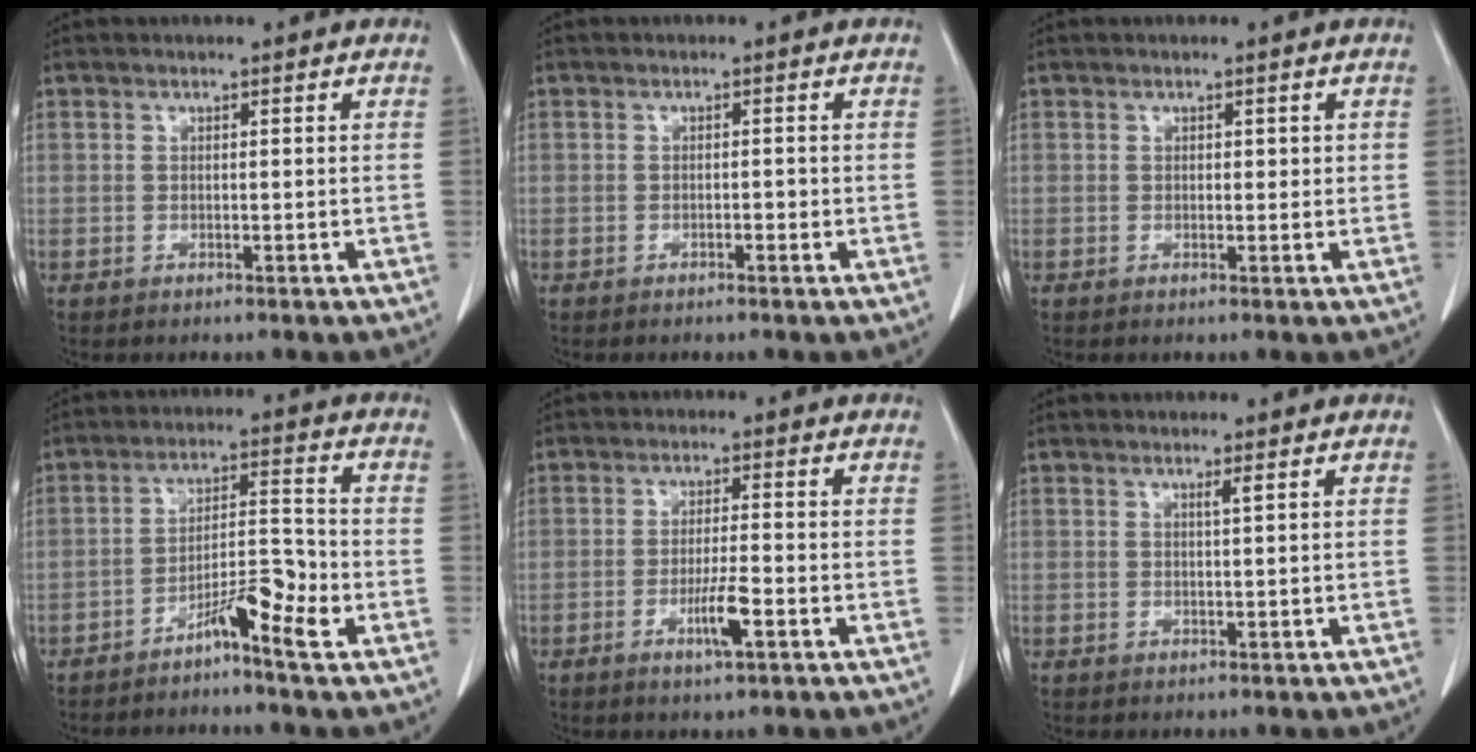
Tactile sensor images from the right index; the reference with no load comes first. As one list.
[{"total": 0.7, "force": [-0.3, 0.2, 0.6], "torque": [-0.009, 0.002, -0.005]}, {"total": 1.2, "force": [0.3, 0.7, 0.9], "torque": [-0.008, 0.002, 0.004]}, {"total": 6.5, "force": [-3.8, 0.6, 5.2], "torque": [-0.086, 0.016, -0.065]}, {"total": 4.5, "force": [-1.9, 0.2, 4.1], "torque": [-0.077, -0.005, -0.035]}, {"total": 0.9, "force": [0.4, -0.2, 0.7], "torque": [-0.018, -0.003, 0.011]}]